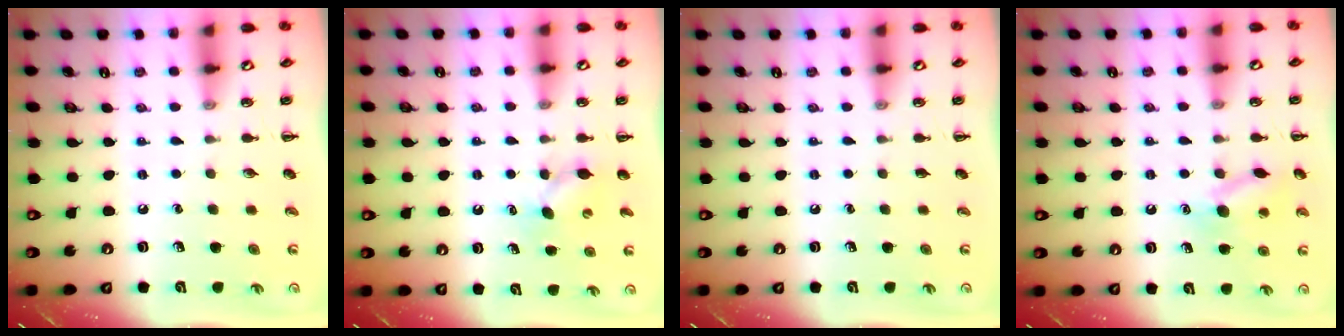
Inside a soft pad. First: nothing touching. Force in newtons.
{"total": 4.7, "press": 4.5, "slide": 1.3}
{"total": 0.0}
{"total": 11.1, "press": 11.0, "slide": 1.7}